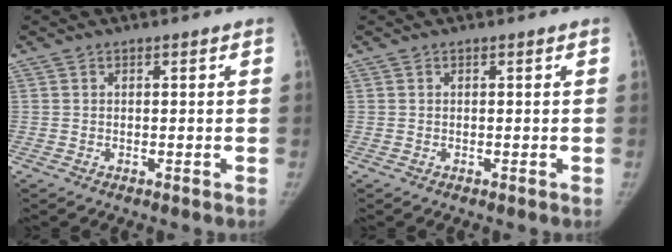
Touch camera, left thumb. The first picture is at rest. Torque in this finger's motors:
{"motor_torque": [0.25, -0.14, 0.30, -0.16, 0.07]}